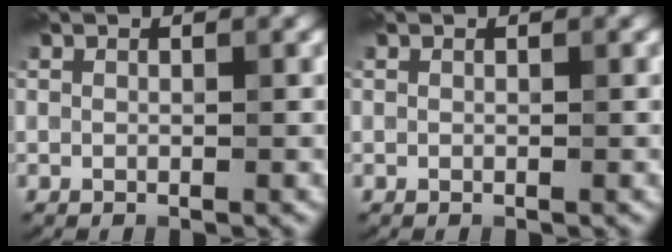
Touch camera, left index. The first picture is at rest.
{"total": 0.0}